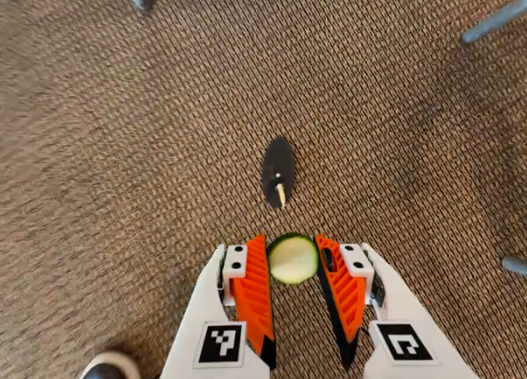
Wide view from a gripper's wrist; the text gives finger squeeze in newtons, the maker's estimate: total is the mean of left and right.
{"total": 6.7, "left": 6.2, "right": 7.3}